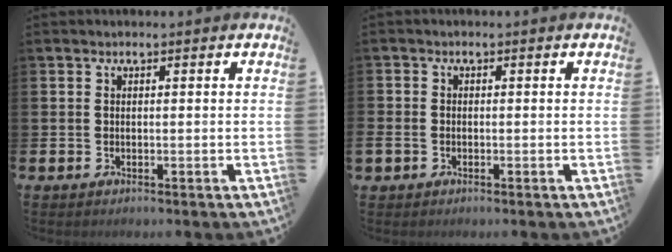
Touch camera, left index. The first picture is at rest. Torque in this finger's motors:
{"motor_torque": [1.24, 0.90, 0.25, 0.21]}